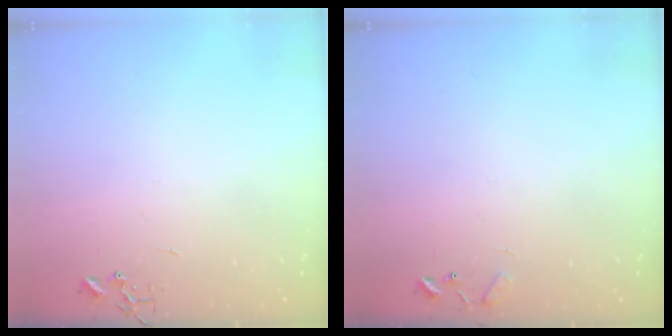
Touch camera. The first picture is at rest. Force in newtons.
{"total": 7.6, "press": 7.5, "slide": 0.6}